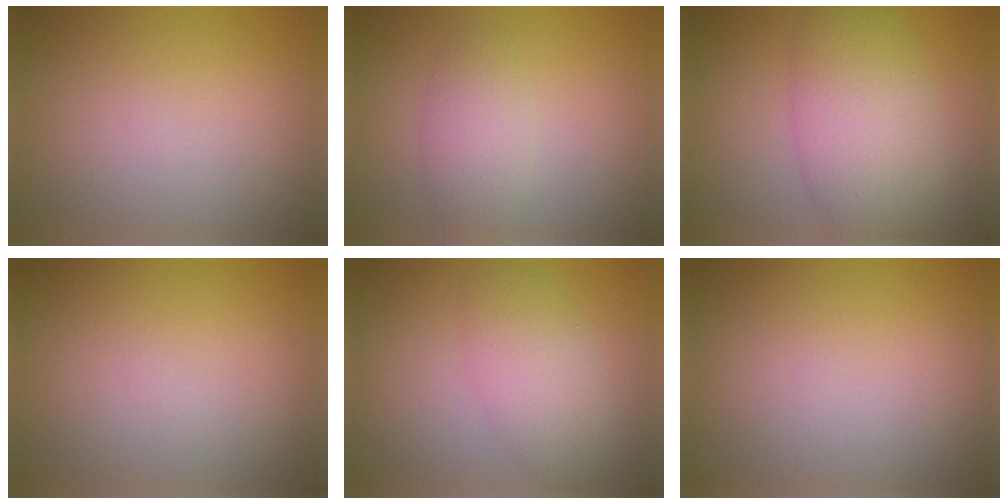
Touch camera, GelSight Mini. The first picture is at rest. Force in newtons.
{"total": 2.6, "press": 2.6, "slide": 0.0}
{"total": 7.5, "press": 7.5, "slide": 0.2}
{"total": 0.0}
{"total": 4.2, "press": 4.2, "slide": 0.3}
{"total": 0.0}